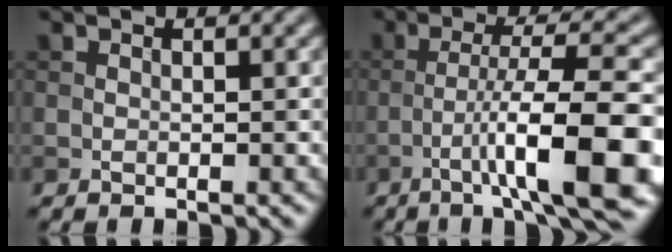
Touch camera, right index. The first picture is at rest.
{"total": 10.8, "force": [-3.9, 1.7, 9.9], "torque": [-0.146, 0.019, -0.058]}